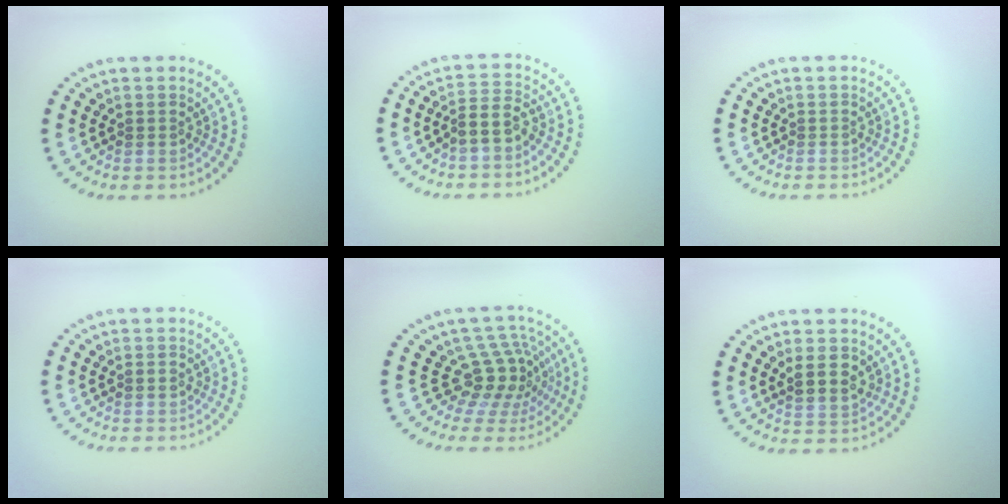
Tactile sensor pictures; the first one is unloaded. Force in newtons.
{"total": 2.4, "press": 2.2, "slide": 1.2}
{"total": 0.0}
{"total": 0.8, "press": 0.8, "slide": 0.1}
{"total": 4.3, "press": 3.0, "slide": 3.0}
{"total": 2.4, "press": 2.3, "slide": 0.7}